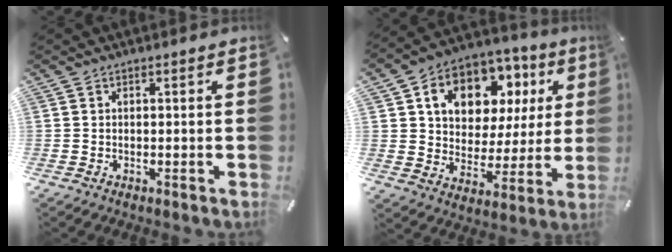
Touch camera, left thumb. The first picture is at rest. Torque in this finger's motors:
{"motor_torque": [1.78, 1.71, 1.66, -1.11, 0.28]}